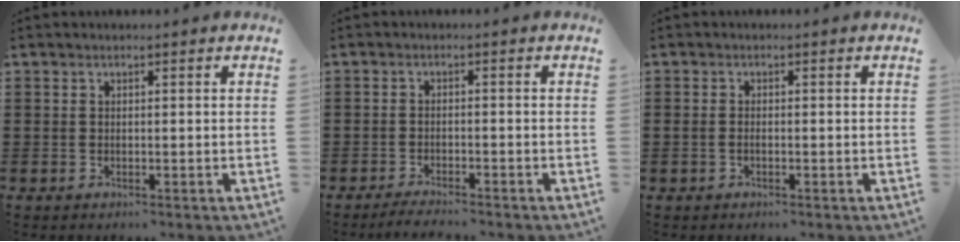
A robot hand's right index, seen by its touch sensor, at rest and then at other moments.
{"total": 2.1, "force": [-2.0, -0.2, 0.4], "torque": [-0.007, -0.001, -0.040]}
{"total": 0.8, "force": [-0.4, 0.3, 0.6], "torque": [-0.014, -0.004, -0.006]}